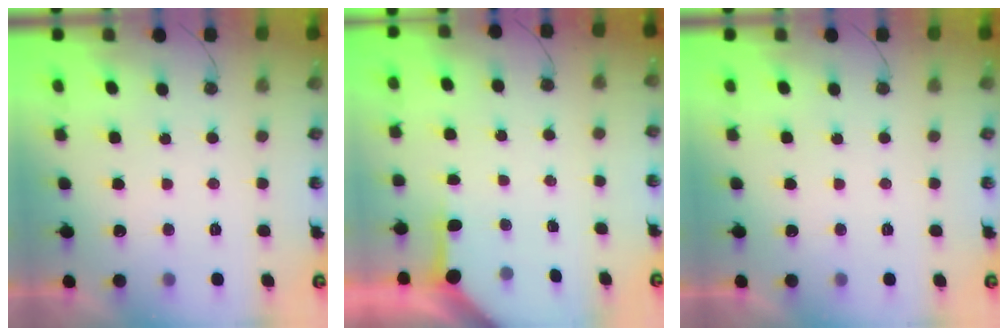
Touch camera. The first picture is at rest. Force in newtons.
{"total": 3.3, "press": 3.3, "slide": 0.4}
{"total": 0.0}